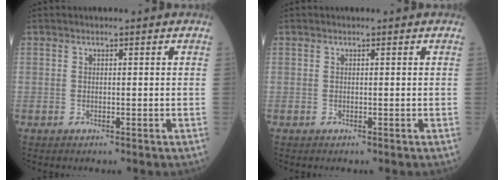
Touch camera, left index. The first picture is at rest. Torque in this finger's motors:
{"motor_torque": [0.00, 0.00, 0.00, -0.01]}